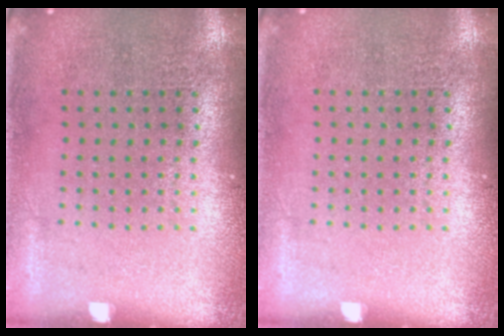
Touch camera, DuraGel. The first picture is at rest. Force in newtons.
{"total": 0.0}